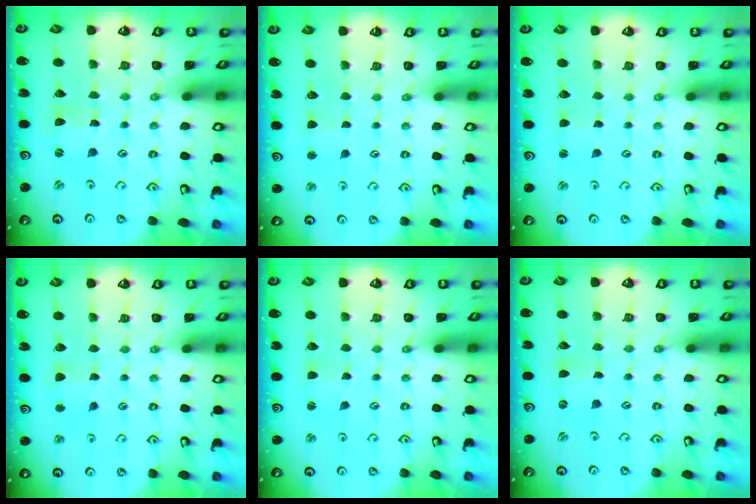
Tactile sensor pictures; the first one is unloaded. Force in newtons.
{"total": 2.6, "press": 2.6, "slide": 0.2}
{"total": 0.7, "press": 0.7, "slide": 0.1}
{"total": 4.0, "press": 4.0, "slide": 0.6}
{"total": 2.6, "press": 2.6, "slide": 0.3}
{"total": 0.0}